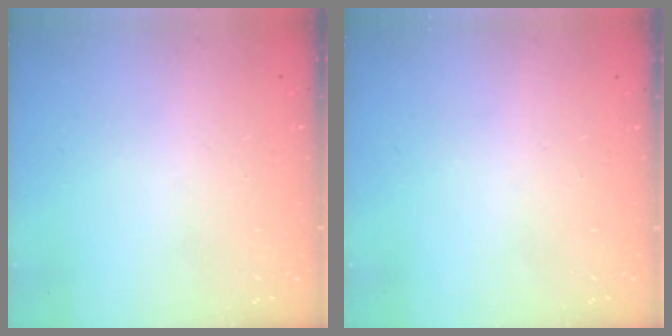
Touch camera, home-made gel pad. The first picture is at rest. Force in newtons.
{"total": 0.0}